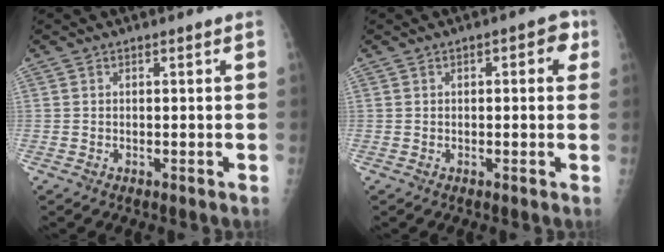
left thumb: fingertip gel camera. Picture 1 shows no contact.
{"total": 3.6, "force": [1.1, 1.7, 2.9], "torque": [-0.015, 0.004, 0.005]}